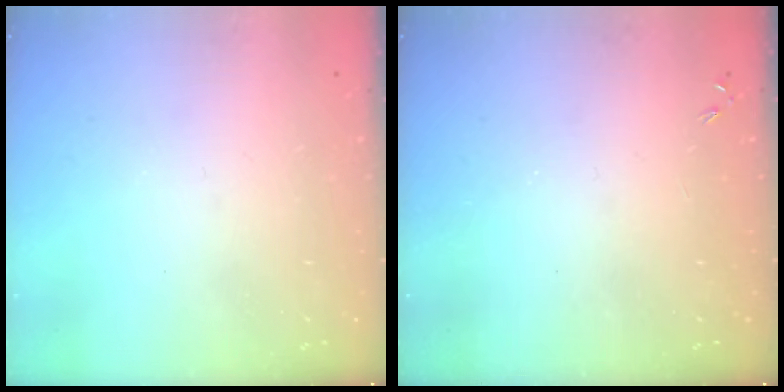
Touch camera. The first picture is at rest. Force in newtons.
{"total": 0.0}